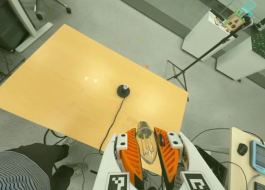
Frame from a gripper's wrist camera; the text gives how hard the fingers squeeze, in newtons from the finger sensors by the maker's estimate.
{"total": 22.8, "left": 24.9, "right": 20.7}